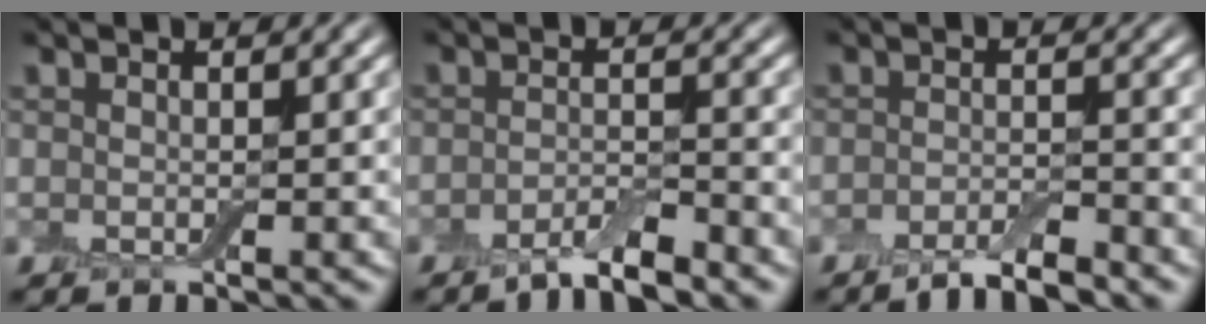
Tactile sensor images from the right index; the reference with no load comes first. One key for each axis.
{"total": 2.9, "fx": -2.2, "fy": 0.5, "fz": 1.8, "tx": -0.031, "ty": 0.005, "tz": -0.046}
{"total": 3.4, "fx": -2.7, "fy": 0.7, "fz": 2.1, "tx": -0.034, "ty": 0.002, "tz": -0.048}